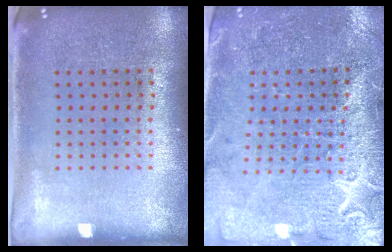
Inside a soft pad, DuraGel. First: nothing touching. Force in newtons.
{"total": 3.2, "press": 3.1, "slide": 0.7}